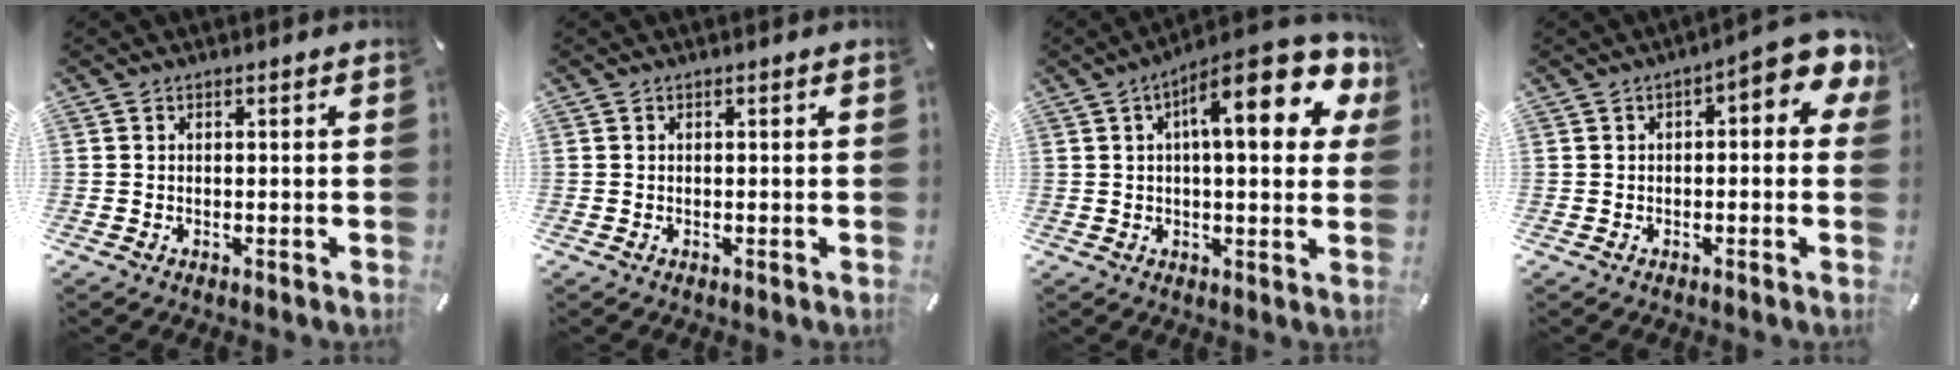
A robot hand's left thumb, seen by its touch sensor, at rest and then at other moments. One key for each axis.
{"total": 0.0}
{"total": 16.5, "fx": 6.5, "fy": 5.9, "fz": 14.0, "tx": -0.203, "ty": -0.025, "tz": 0.099}
{"total": 6.7, "fx": 1.6, "fy": 2.9, "fz": 5.8, "tx": -0.085, "ty": -0.007, "tz": 0.022}